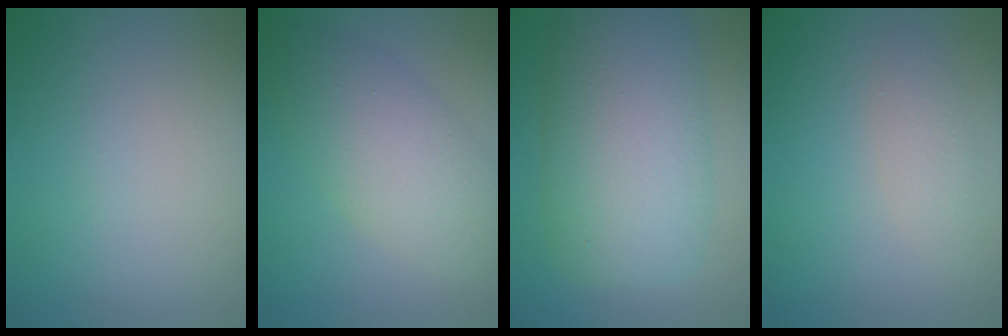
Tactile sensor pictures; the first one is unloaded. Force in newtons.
{"total": 5.9, "press": 5.9, "slide": 0.3}
{"total": 10.0, "press": 9.9, "slide": 0.4}
{"total": 1.5, "press": 1.5, "slide": 0.1}